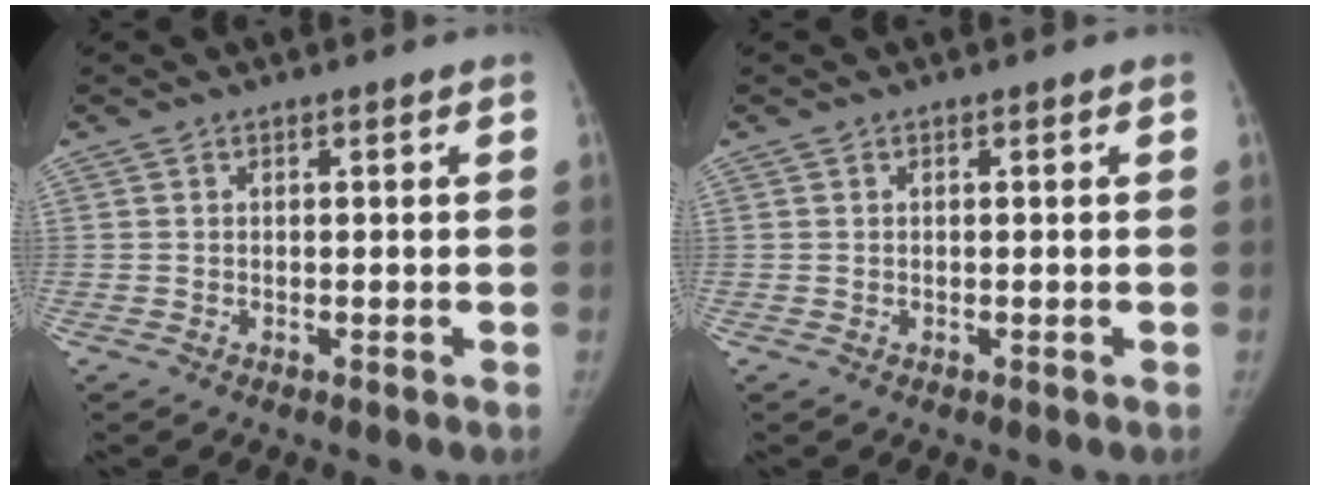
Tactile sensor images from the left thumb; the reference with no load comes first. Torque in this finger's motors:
{"motor_torque": [0.14, 0.04, -0.41, -0.13, 0.01]}